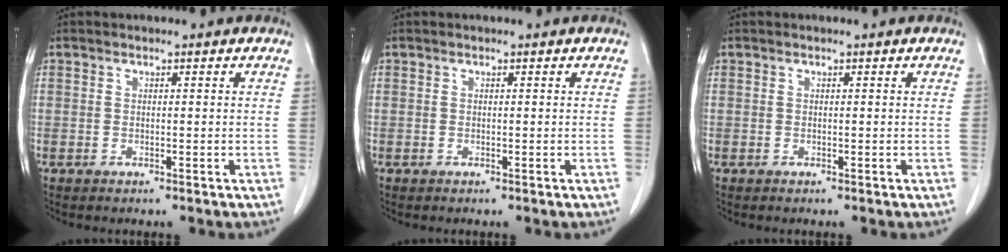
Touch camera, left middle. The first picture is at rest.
{"total": 0.0}
{"total": 0.0}